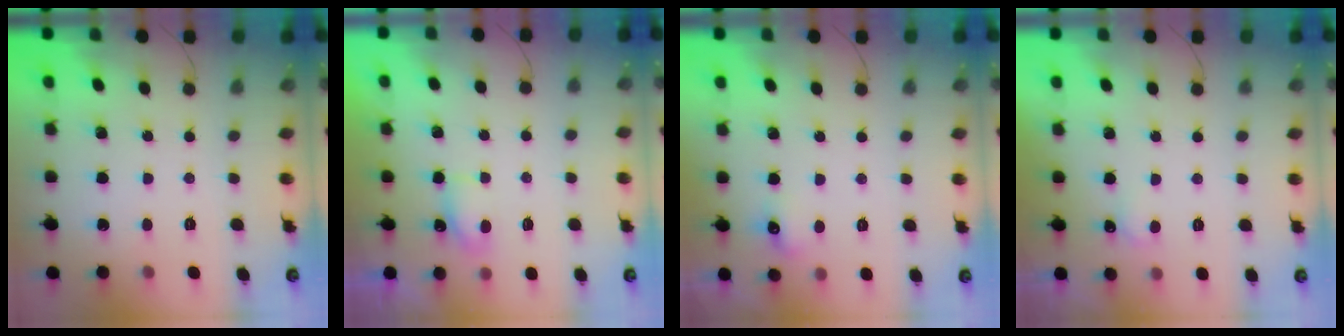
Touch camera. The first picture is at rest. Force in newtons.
{"total": 4.1, "press": 4.0, "slide": 1.1}
{"total": 4.9, "press": 4.7, "slide": 1.3}
{"total": 2.2, "press": 2.2, "slide": 0.4}